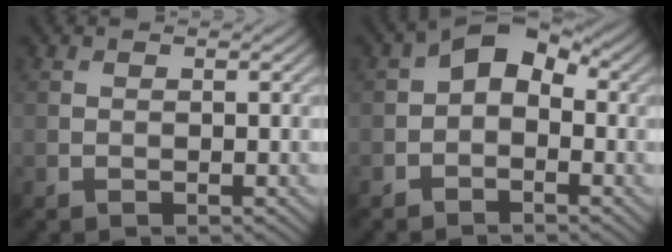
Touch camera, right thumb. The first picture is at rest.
{"total": 4.6, "force": [-0.1, 3.1, 3.4], "torque": [-0.050, 0.014, -0.016]}